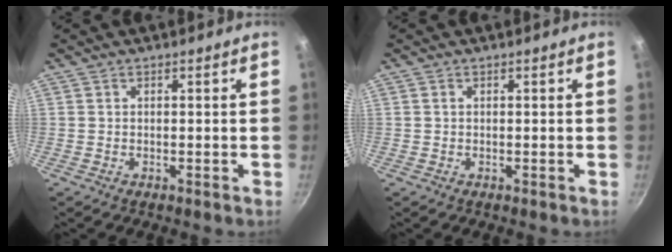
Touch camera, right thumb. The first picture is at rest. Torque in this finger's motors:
{"motor_torque": [-0.55, 0.22, -0.45, 0.36, 0.08]}